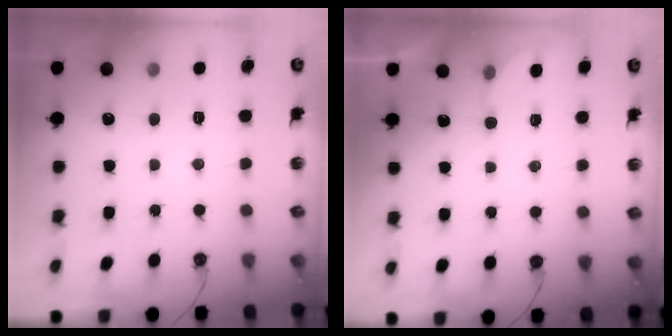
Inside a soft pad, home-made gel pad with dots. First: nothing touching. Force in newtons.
{"total": 1.6, "press": 1.6, "slide": 0.0}